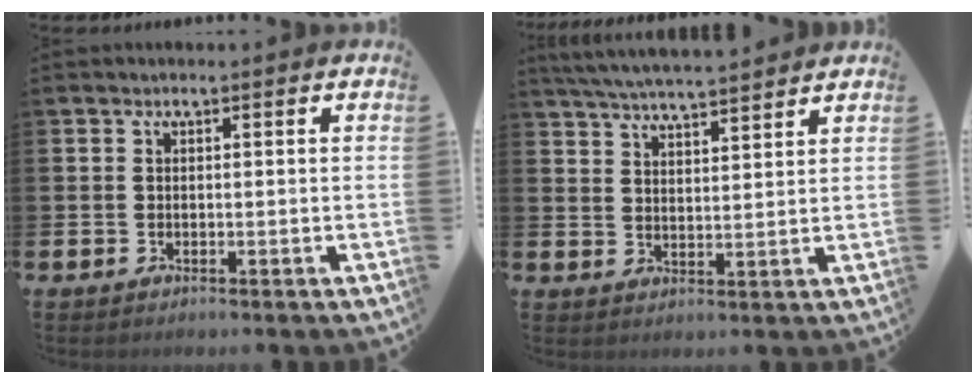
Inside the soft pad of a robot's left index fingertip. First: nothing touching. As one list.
[{"total": 5.7, "force": [5.6, 0.1, 1.1], "torque": [-0.037, -0.031, 0.100]}]